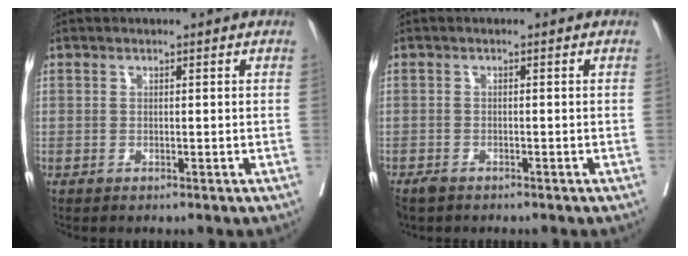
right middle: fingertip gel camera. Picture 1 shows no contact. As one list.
[{"total": 1.8, "force": [-1.4, 0.9, 0.6], "torque": [-0.014, -0.002, -0.022]}]